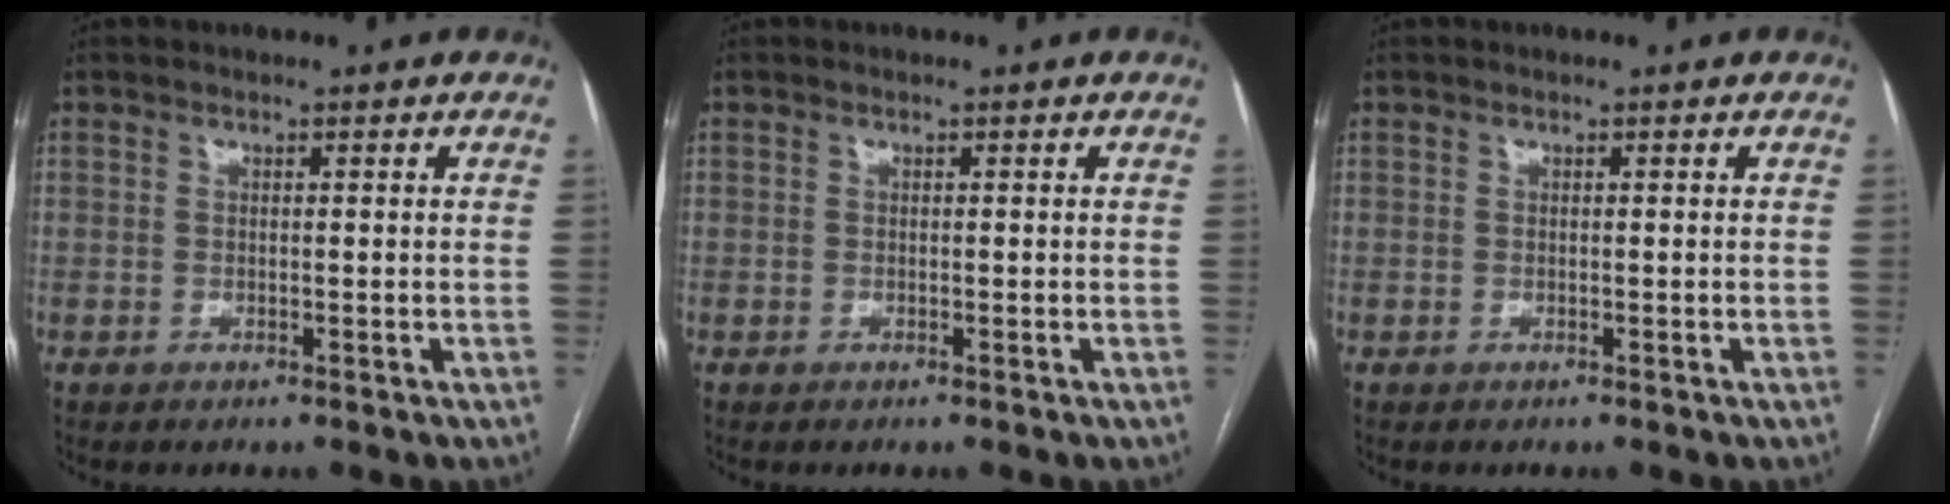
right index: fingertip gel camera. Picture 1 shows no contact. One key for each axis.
{"total": 0.0}
{"total": 0.0}